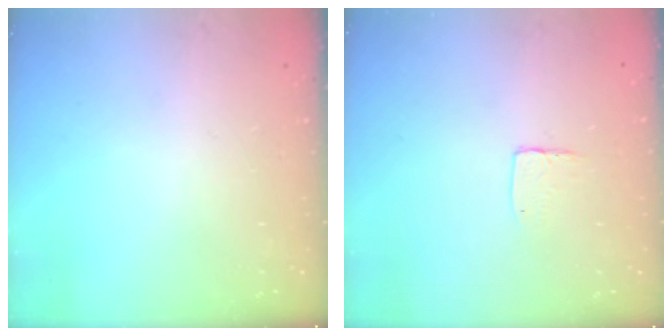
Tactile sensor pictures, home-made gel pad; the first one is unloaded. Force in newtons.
{"total": 3.6, "press": 3.6, "slide": 0.3}